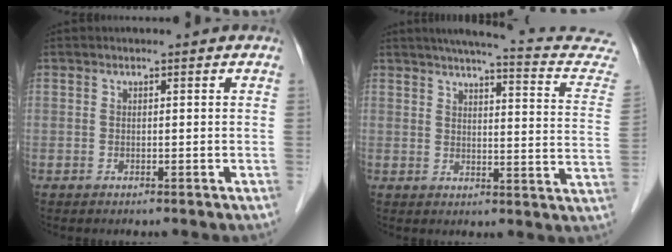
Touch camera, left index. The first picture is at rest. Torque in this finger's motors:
{"motor_torque": [0.36, -0.91, 0.00, 0.01]}